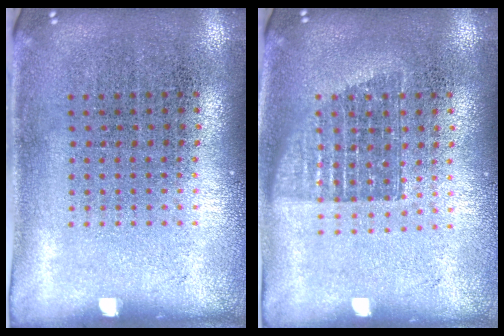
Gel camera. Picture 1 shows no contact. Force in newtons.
{"total": 1.2, "press": 1.0, "slide": 0.7}